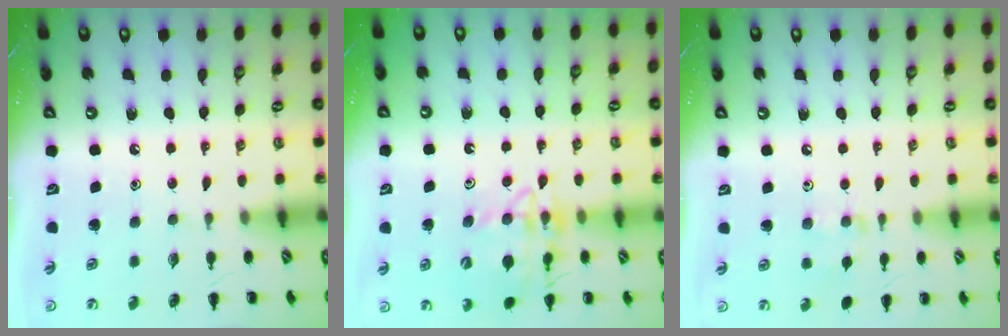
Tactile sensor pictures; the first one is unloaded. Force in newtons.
{"total": 14.3, "press": 14.0, "slide": 2.6}
{"total": 6.2, "press": 6.0, "slide": 1.5}